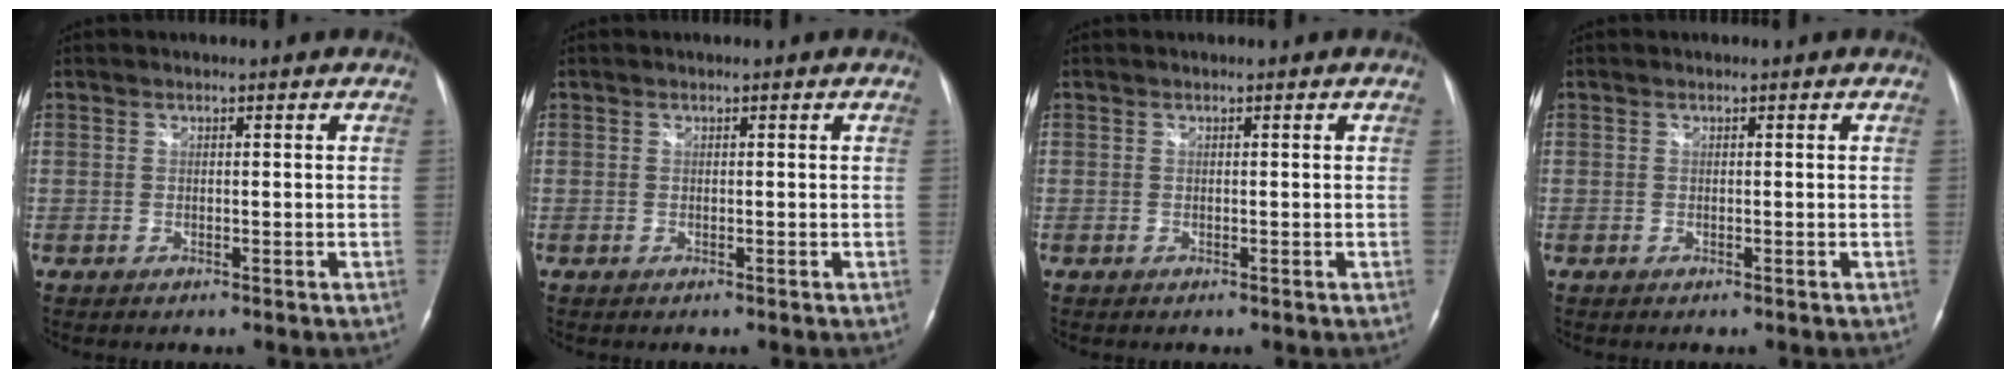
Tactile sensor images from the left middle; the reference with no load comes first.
{"total": 0.0}
{"total": 0.0}
{"total": 0.0}